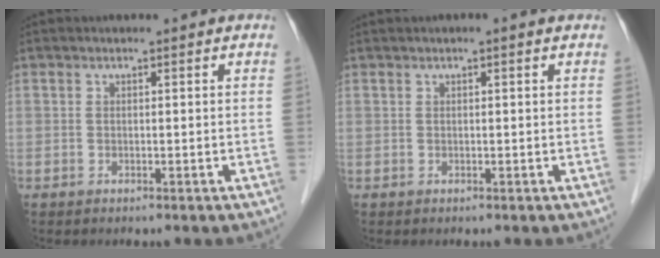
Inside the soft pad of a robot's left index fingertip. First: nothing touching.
{"total": 0.7, "force": [0.4, 0.0, 0.6], "torque": [-0.014, 0.006, 0.004]}